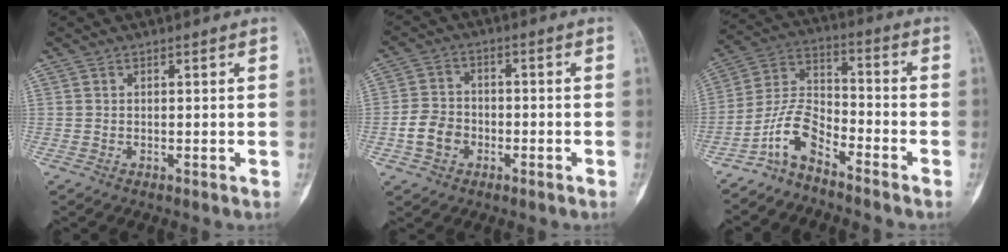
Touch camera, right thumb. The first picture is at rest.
{"total": 6.4, "force": [-2.3, 4.9, 3.3], "torque": [-0.048, 0.025, -0.044]}
{"total": 8.8, "force": [-6.4, 3.4, 4.9], "torque": [-0.104, 0.070, -0.135]}